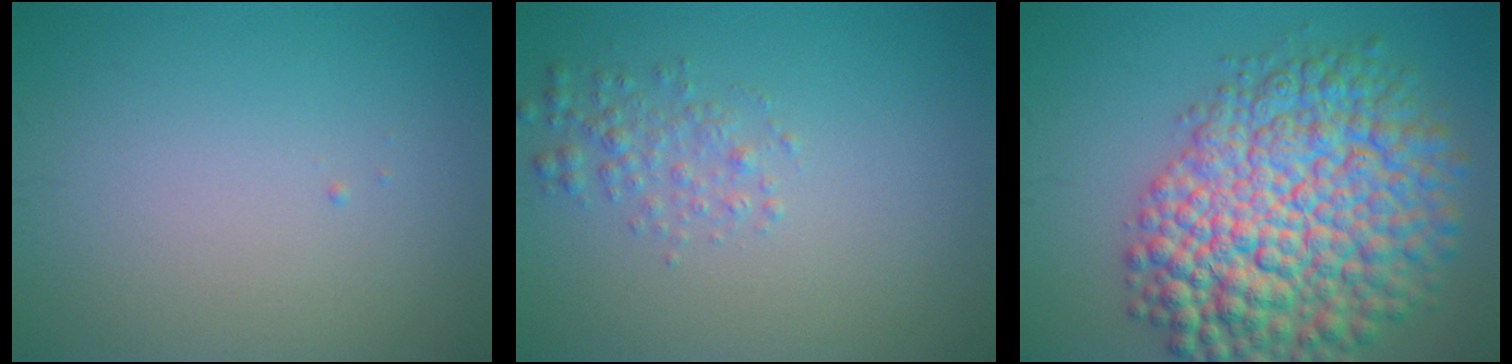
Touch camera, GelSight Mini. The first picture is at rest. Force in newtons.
{"total": 1.8, "press": 1.8, "slide": 0.0}
{"total": 12.9, "press": 12.9, "slide": 0.4}